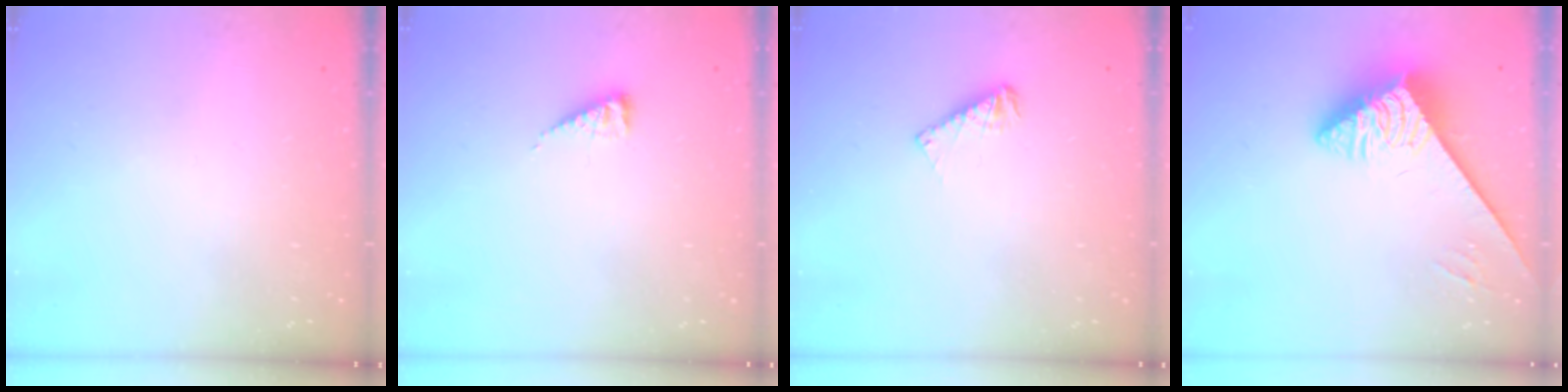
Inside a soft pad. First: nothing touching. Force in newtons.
{"total": 5.2, "press": 5.1, "slide": 0.6}
{"total": 4.7, "press": 4.6, "slide": 0.3}
{"total": 3.9, "press": 3.9, "slide": 0.8}